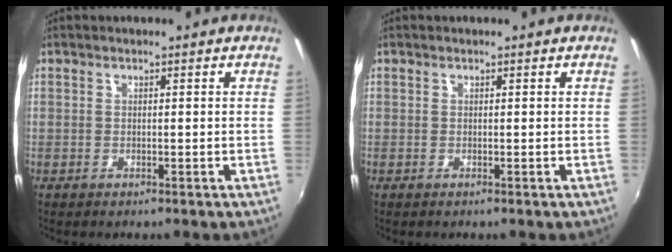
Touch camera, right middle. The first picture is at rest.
{"total": 0.0}